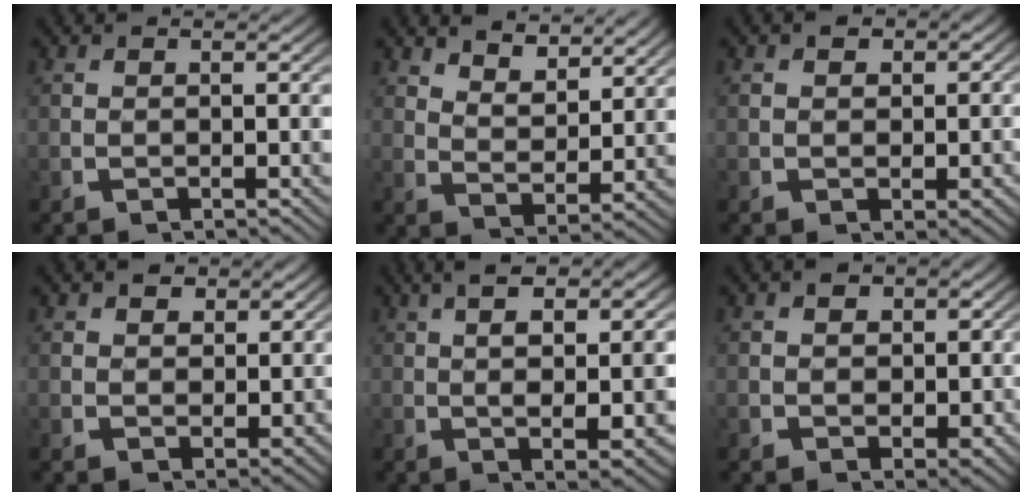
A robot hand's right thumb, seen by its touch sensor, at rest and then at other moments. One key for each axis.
{"total": 4.1, "fx": 3.5, "fy": 1.2, "fz": 1.7, "tx": -0.033, "ty": -0.010, "tz": 0.069}
{"total": 3.5, "fx": 0.4, "fy": 3.2, "fz": 1.5, "tx": -0.018, "ty": -0.016, "tz": 0.011}
{"total": 3.7, "fx": 0.9, "fy": 3.2, "fz": 1.6, "tx": -0.024, "ty": -0.019, "tz": 0.023}
{"total": 7.3, "fx": 1.8, "fy": 3.6, "fz": 6.0, "tx": -0.077, "ty": 0.004, "tz": 0.024}
{"total": 5.1, "fx": 0.4, "fy": 4.4, "fz": 2.6, "tx": -0.036, "ty": -0.021, "tz": 0.013}